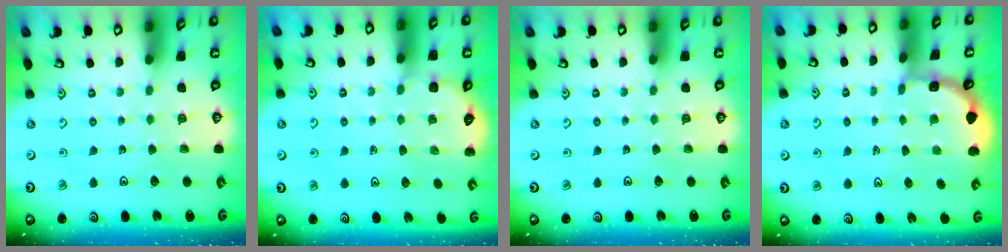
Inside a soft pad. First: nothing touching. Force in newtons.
{"total": 3.1, "press": 3.1, "slide": 0.3}
{"total": 0.0}
{"total": 1.9, "press": 1.9, "slide": 0.1}